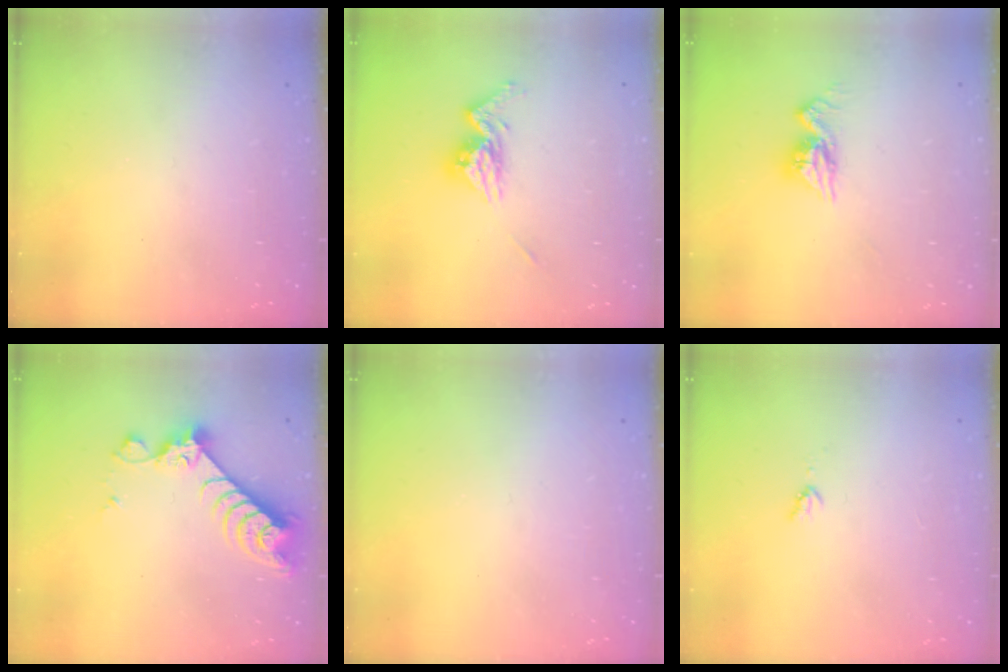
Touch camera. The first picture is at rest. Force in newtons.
{"total": 10.6, "press": 10.6, "slide": 1.0}
{"total": 9.3, "press": 9.3, "slide": 0.6}
{"total": 8.1, "press": 8.1, "slide": 0.7}
{"total": 0.0}
{"total": 2.8, "press": 2.8, "slide": 0.4}